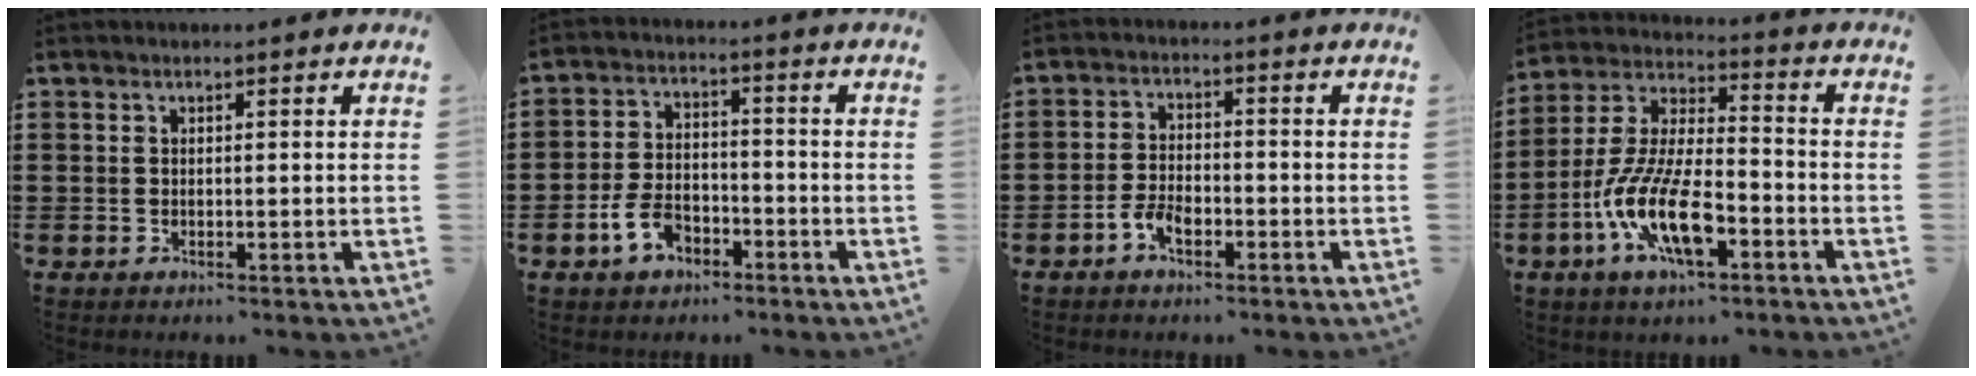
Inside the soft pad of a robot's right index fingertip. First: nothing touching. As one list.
[{"total": 5.5, "force": [-3.0, 3.3, 3.1], "torque": [-0.072, 0.007, -0.060]}, {"total": 3.7, "force": [-2.2, 1.8, 2.3], "torque": [-0.055, 0.003, -0.046]}, {"total": 12.1, "force": [-5.7, 4.1, 9.9], "torque": [-0.229, -0.009, -0.109]}]